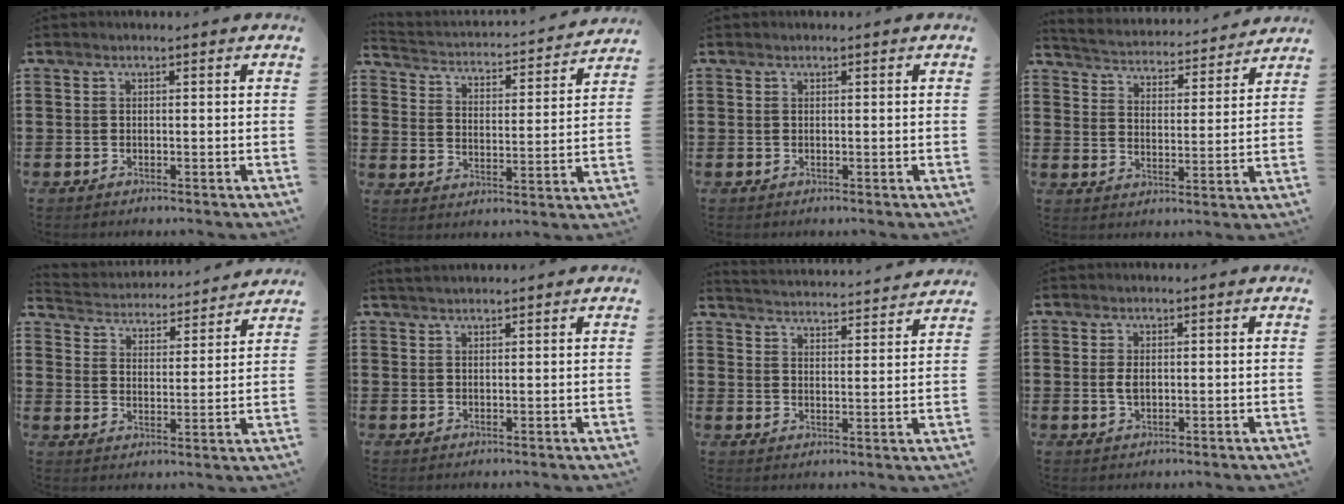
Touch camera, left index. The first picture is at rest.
{"total": 2.3, "force": [2.2, 0.0, 0.2], "torque": [-0.023, -0.031, 0.028]}
{"total": 0.0}
{"total": 3.5, "force": [3.5, -0.2, -0.2], "torque": [-0.021, -0.036, 0.052]}
{"total": 3.6, "force": [3.6, 0.1, -0.2], "torque": [-0.021, -0.034, 0.056]}
{"total": 1.4, "force": [1.3, 0.0, 0.4], "torque": [-0.009, 0.001, 0.025]}
{"total": 3.5, "force": [3.4, -0.7, -0.1], "torque": [-0.016, -0.033, 0.055]}
{"total": 2.0, "force": [0.2, 0.9, 1.8], "torque": [-0.044, 0.000, 0.000]}